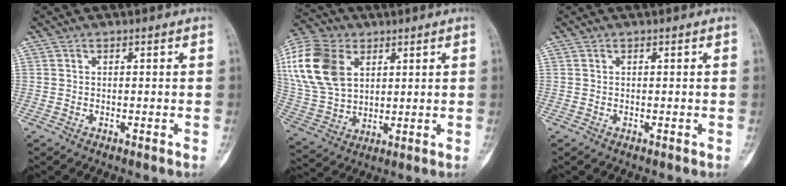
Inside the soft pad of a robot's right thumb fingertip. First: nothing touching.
{"total": 17.9, "force": [5.6, 12.2, 11.8], "torque": [-0.243, -0.006, 0.110]}
{"total": 0.0}